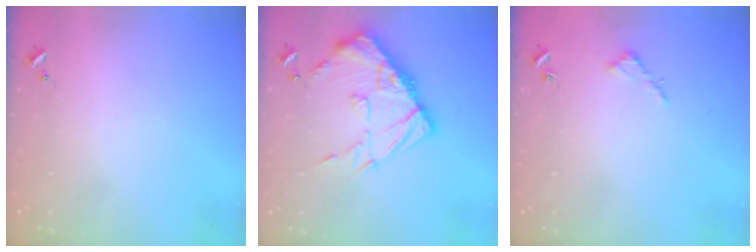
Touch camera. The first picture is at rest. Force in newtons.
{"total": 18.5, "press": 18.5, "slide": 1.8}
{"total": 2.6, "press": 2.6, "slide": 0.2}